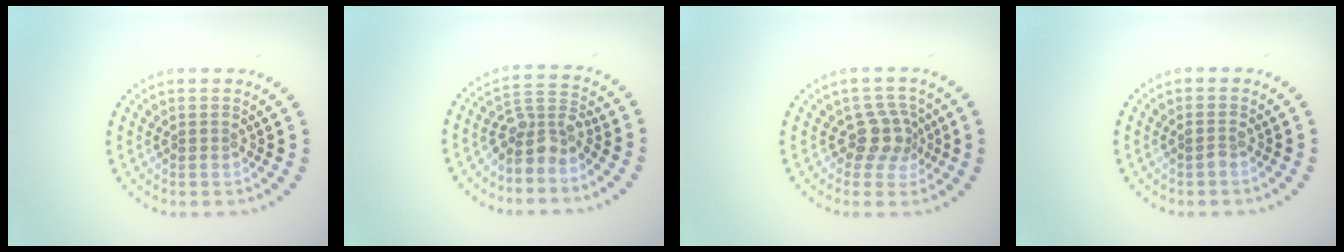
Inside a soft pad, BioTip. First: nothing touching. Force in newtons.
{"total": 3.5, "press": 2.9, "slide": 2.1}
{"total": 2.8, "press": 2.2, "slide": 1.7}
{"total": 0.6, "press": 0.6, "slide": 0.2}